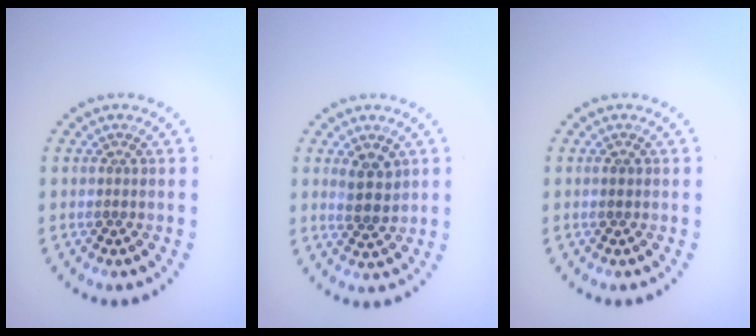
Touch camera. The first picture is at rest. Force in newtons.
{"total": 2.4, "press": 2.3, "slide": 0.8}
{"total": 0.8, "press": 0.8, "slide": 0.1}